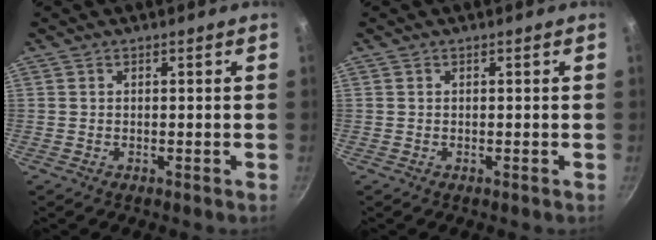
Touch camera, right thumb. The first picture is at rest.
{"total": 0.0}